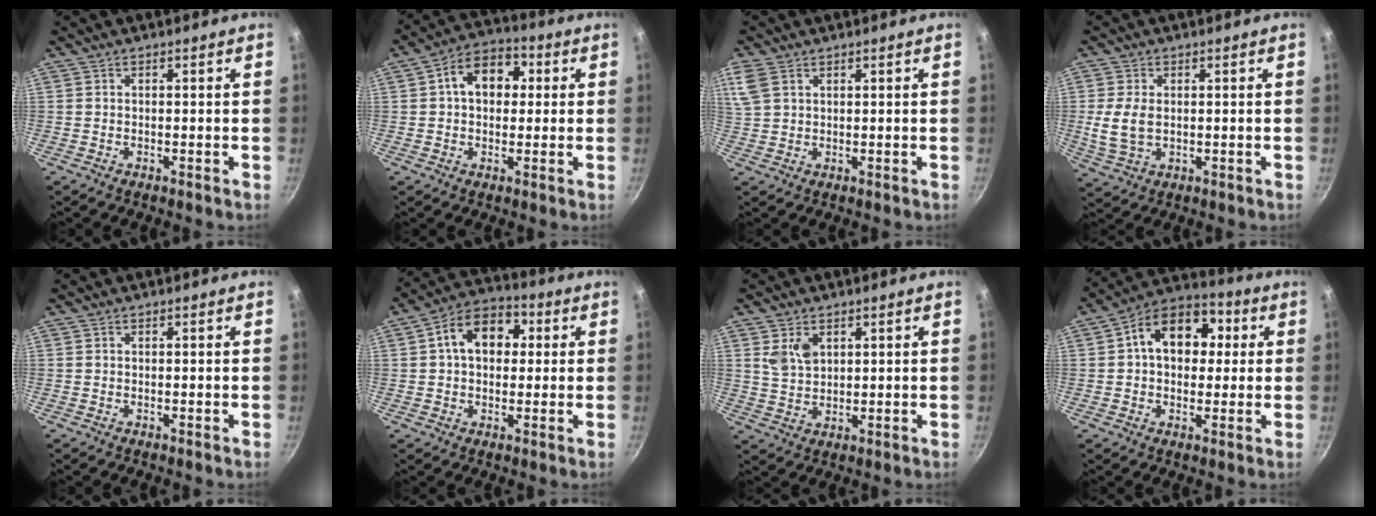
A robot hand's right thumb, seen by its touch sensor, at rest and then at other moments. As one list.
[{"total": 10.0, "force": [1.8, 7.2, 6.8], "torque": [-0.065, 0.021, 0.014]}, {"total": 6.9, "force": [3.5, 4.5, 4.0], "torque": [-0.090, 0.009, 0.074]}, {"total": 6.5, "force": [0.3, 4.3, 4.9], "torque": [-0.100, -0.007, 0.011]}, {"total": 0.0}, {"total": 11.3, "force": [2.1, 8.0, 7.7], "torque": [-0.083, 0.024, 0.017]}, {"total": 5.2, "force": [2.1, 3.5, 3.3], "torque": [-0.050, -0.013, 0.045]}, {"total": 13.8, "force": [2.5, 9.9, 9.3], "torque": [-0.099, 0.027, 0.020]}]